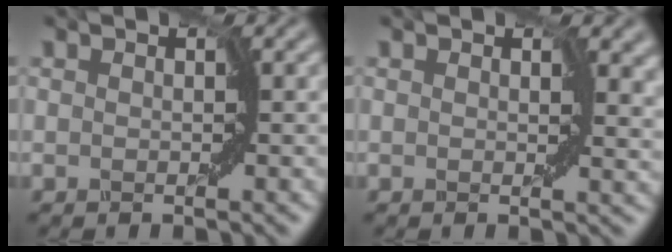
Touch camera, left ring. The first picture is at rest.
{"total": 3.0, "force": [0.9, 2.0, 2.1], "torque": [-0.019, 0.002, 0.006]}